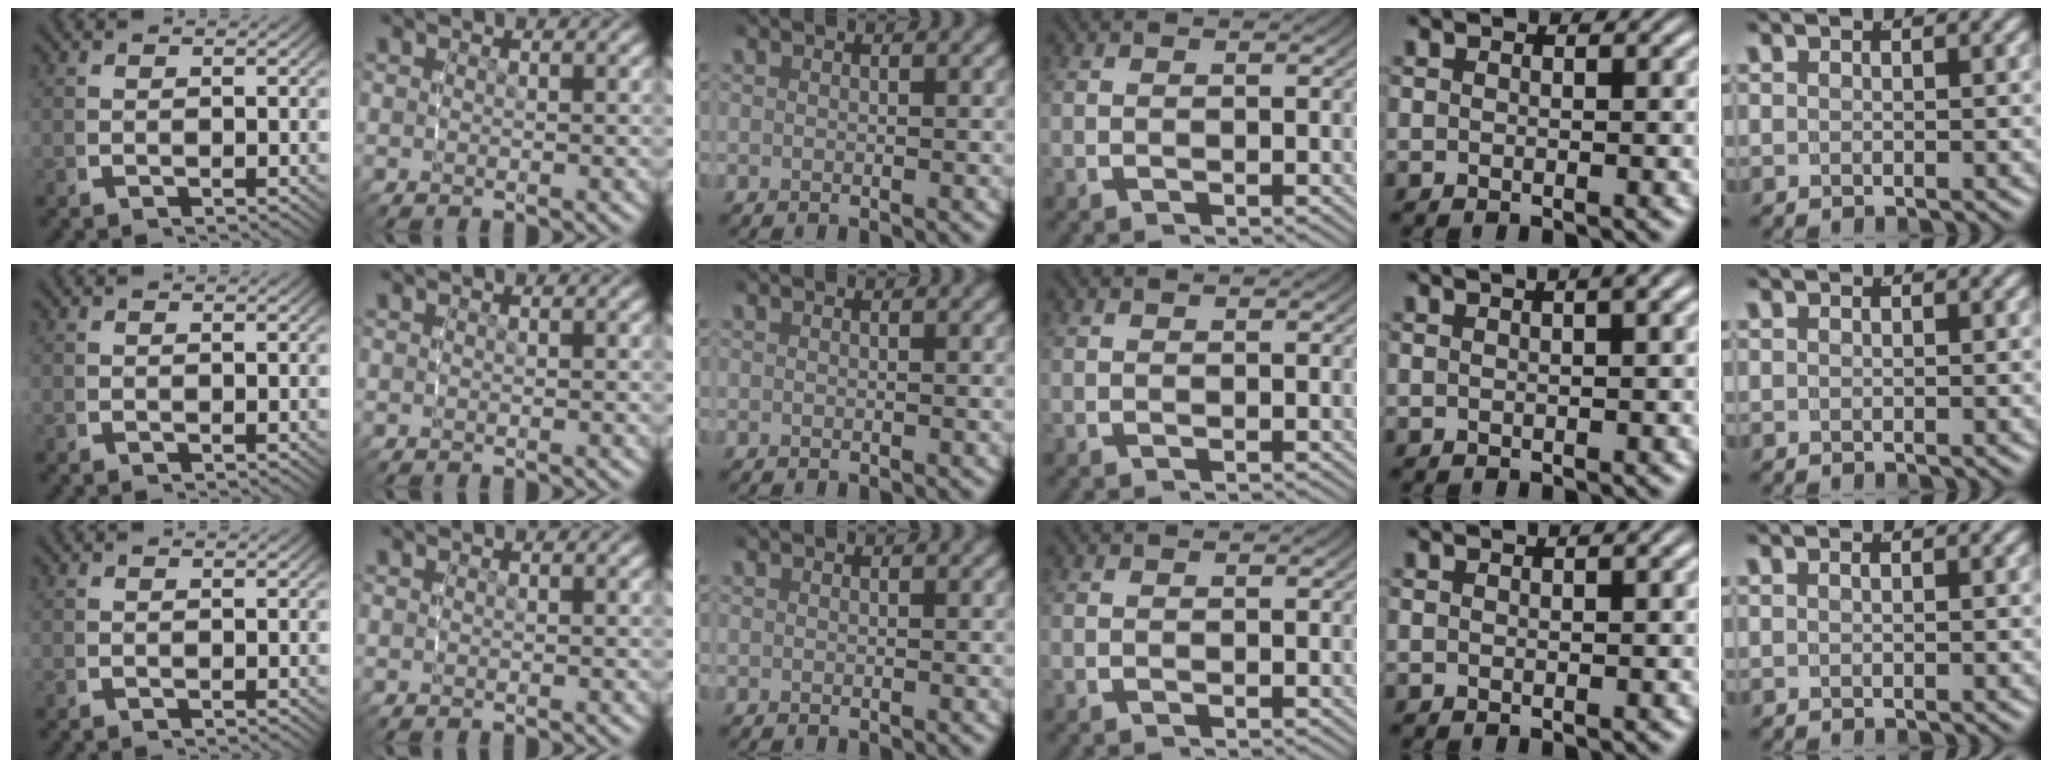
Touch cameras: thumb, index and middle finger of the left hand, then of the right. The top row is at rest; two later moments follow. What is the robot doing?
{"motion": "lift_and_place", "object": "screwdriver"}